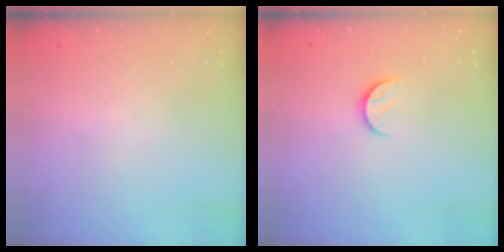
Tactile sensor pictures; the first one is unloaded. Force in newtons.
{"total": 6.4, "press": 6.3, "slide": 0.6}